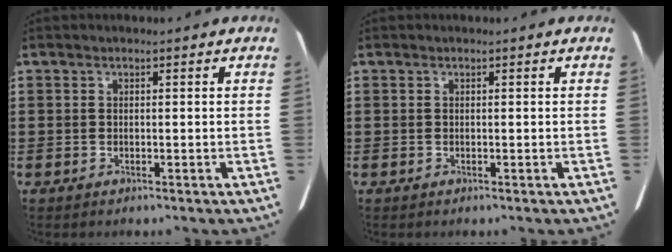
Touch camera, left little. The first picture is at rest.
{"total": 0.0}